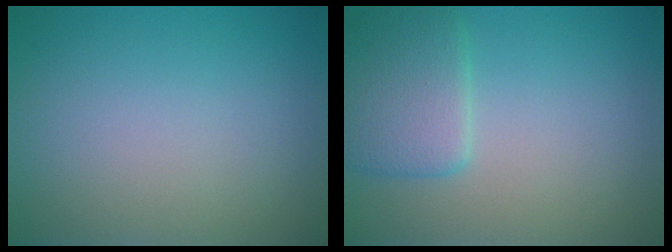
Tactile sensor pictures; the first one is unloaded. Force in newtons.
{"total": 3.7, "press": 3.7, "slide": 0.1}